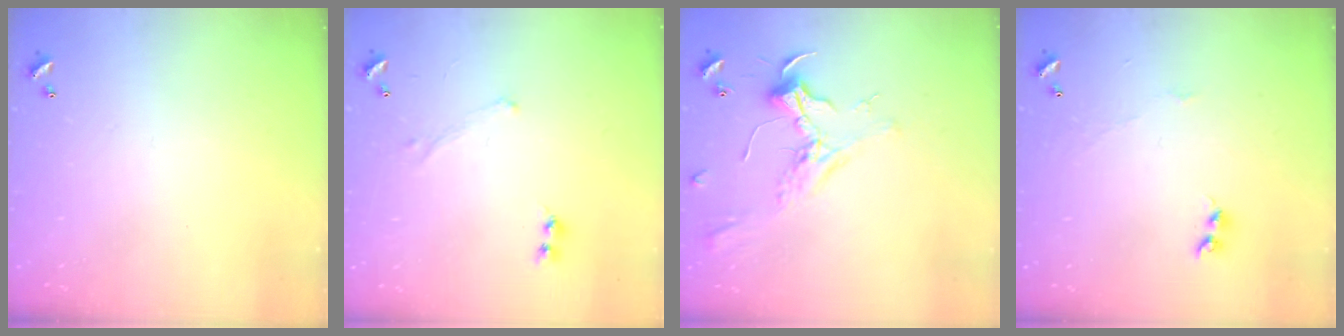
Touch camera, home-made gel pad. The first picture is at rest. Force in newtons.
{"total": 0.7, "press": 0.7, "slide": 0.3}
{"total": 2.3, "press": 2.2, "slide": 0.9}
{"total": 3.6, "press": 3.6, "slide": 0.5}